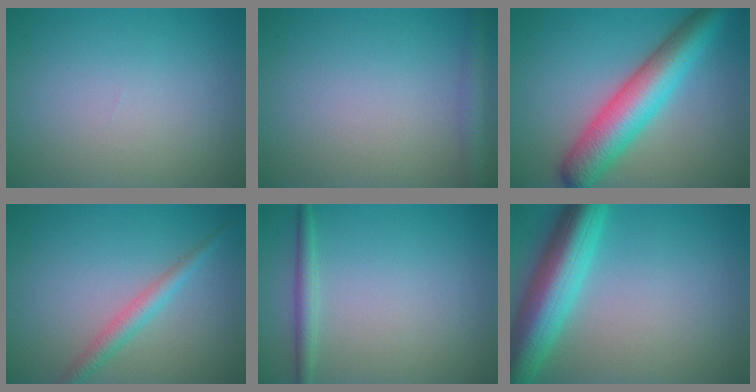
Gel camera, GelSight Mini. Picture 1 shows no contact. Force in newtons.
{"total": 2.4, "press": 2.4, "slide": 0.1}
{"total": 7.9, "press": 7.9, "slide": 0.1}
{"total": 2.4, "press": 2.4, "slide": 0.1}
{"total": 1.7, "press": 1.7, "slide": 0.0}
{"total": 8.5, "press": 8.5, "slide": 0.5}